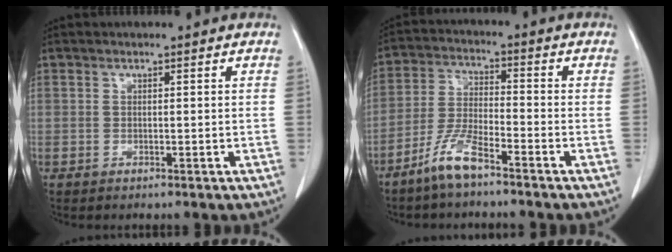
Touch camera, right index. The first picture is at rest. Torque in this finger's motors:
{"motor_torque": [0.21, -0.27, 0.15, 0.04]}